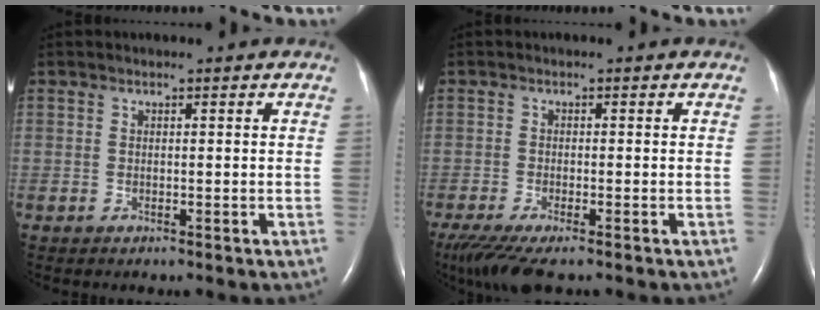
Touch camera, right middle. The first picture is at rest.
{"total": 6.7, "force": [-4.9, 1.0, 4.4], "torque": [-0.080, -0.020, -0.084]}